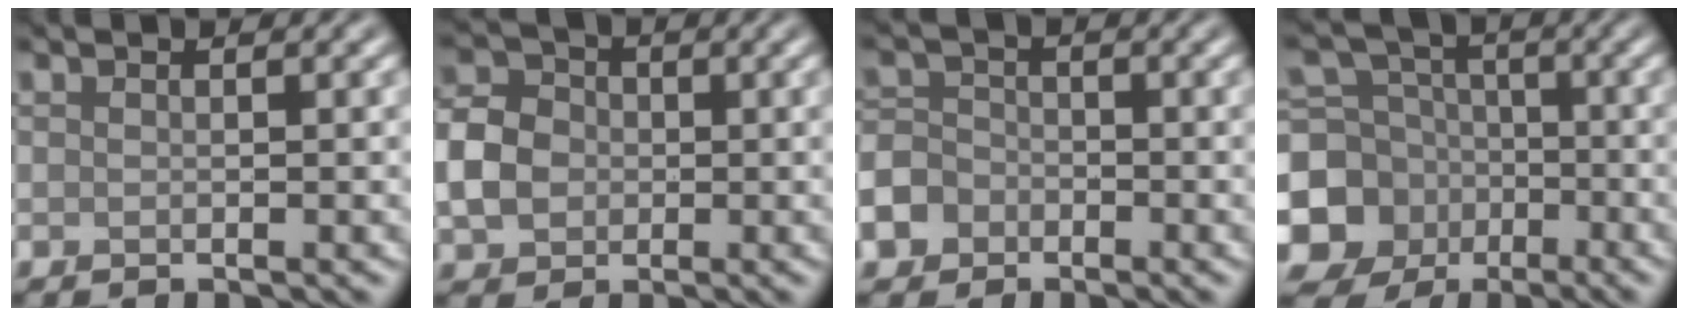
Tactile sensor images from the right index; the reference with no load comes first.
{"total": 4.5, "force": [-0.4, 3.8, 2.4], "torque": [-0.052, 0.006, -0.015]}
{"total": 5.3, "force": [-3.2, 4.0, 1.6], "torque": [-0.025, -0.012, -0.063]}
{"total": 10.9, "force": [-3.8, 9.8, 3.0], "torque": [-0.078, -0.030, -0.096]}